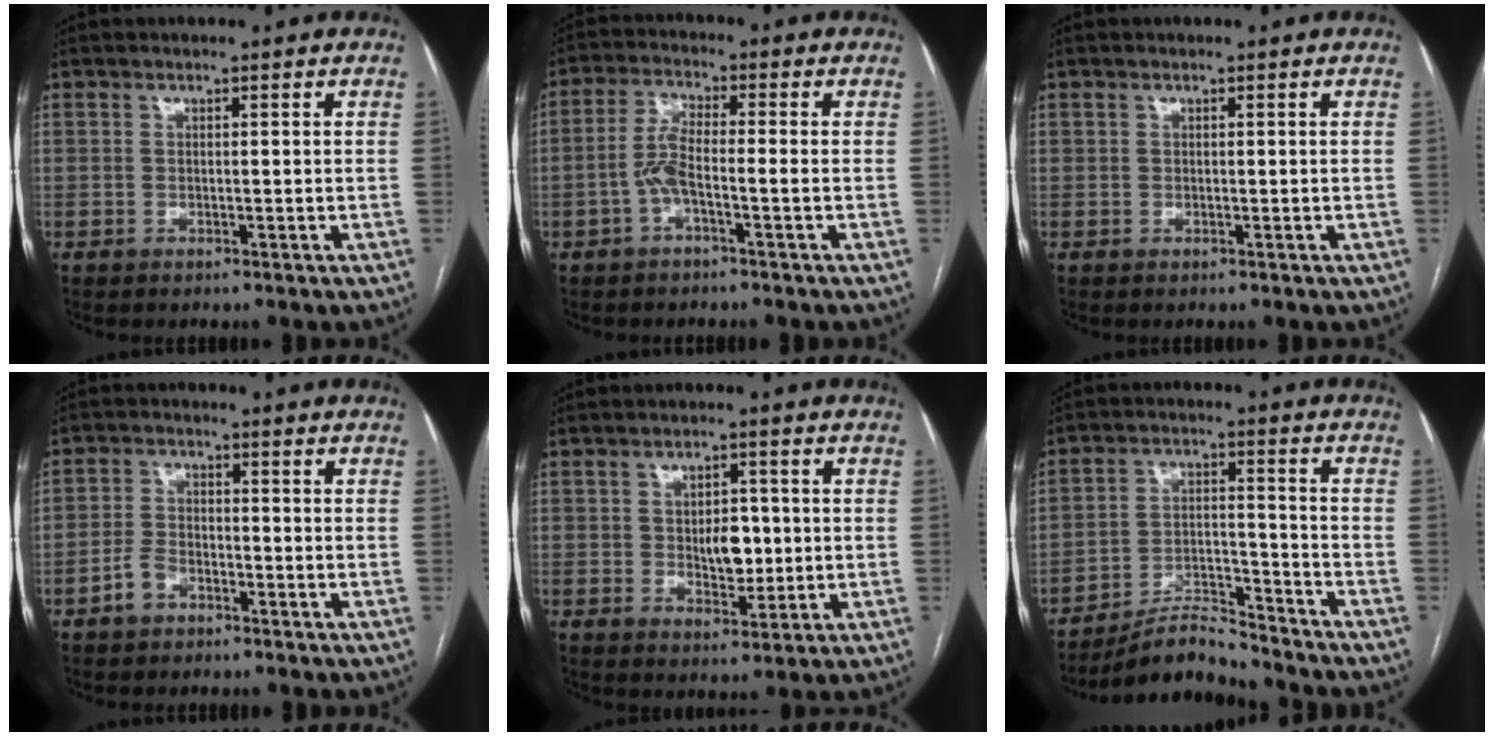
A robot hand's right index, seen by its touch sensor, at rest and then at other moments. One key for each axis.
{"total": 4.9, "fx": -1.6, "fy": 0.7, "fz": 4.6, "tx": -0.099, "ty": 0.016, "tz": -0.034}
{"total": 0.0}
{"total": 3.7, "fx": -2.3, "fy": 2.3, "fz": 1.8, "tx": -0.037, "ty": 0.009, "tz": -0.042}
{"total": 5.2, "fx": 0.0, "fy": 2.9, "fz": 4.3, "tx": -0.060, "ty": 0.004, "tz": 0.009}
{"total": 8.1, "fx": -7.9, "fy": 0.8, "fz": 1.6, "tx": -0.026, "ty": 0.012, "tz": -0.138}